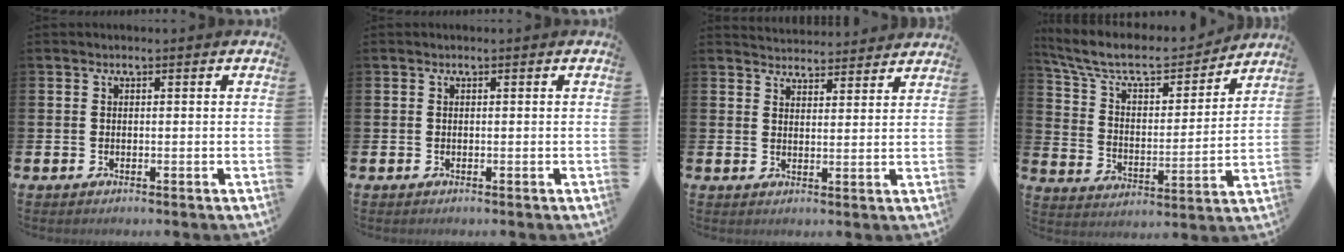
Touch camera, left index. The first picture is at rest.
{"total": 0.0}
{"total": 4.0, "force": [4.0, 0.5, -0.3], "torque": [-0.004, -0.027, 0.073]}
{"total": 9.5, "force": [8.4, 2.8, 3.4], "torque": [-0.111, -0.054, 0.143]}